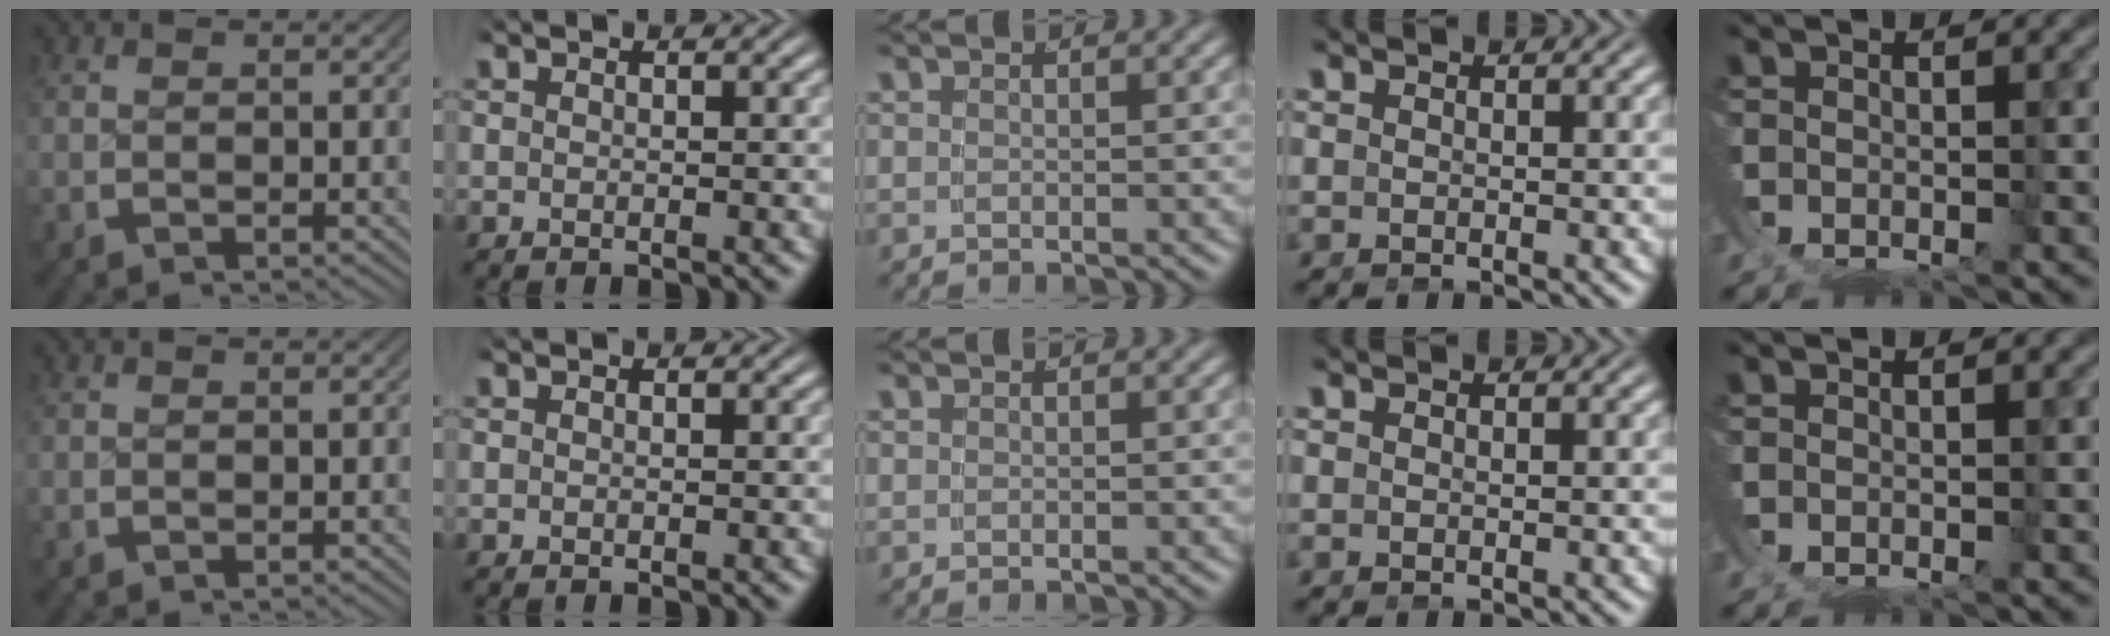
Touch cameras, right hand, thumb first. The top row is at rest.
{}